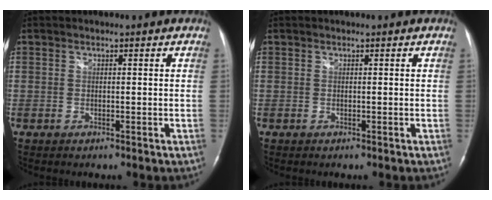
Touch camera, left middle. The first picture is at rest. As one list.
[{"total": 0.0}]